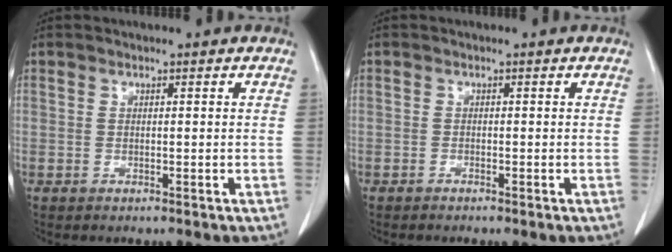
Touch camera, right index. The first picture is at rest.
{"total": 0.0}